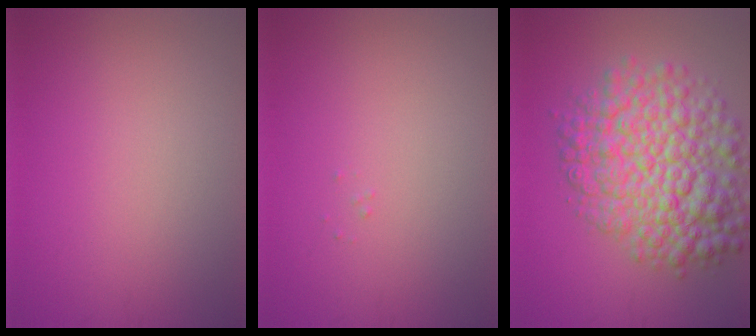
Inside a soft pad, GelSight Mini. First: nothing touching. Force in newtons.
{"total": 0.0}
{"total": 9.9, "press": 9.9, "slide": 0.2}